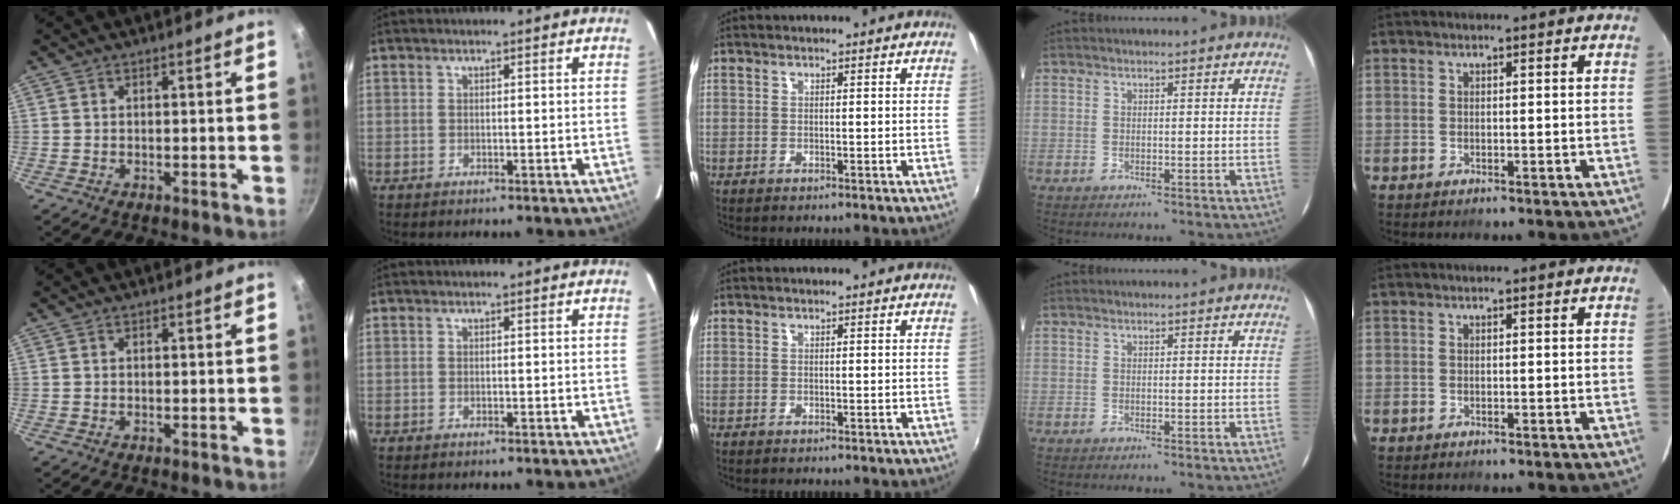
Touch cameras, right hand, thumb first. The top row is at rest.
{}